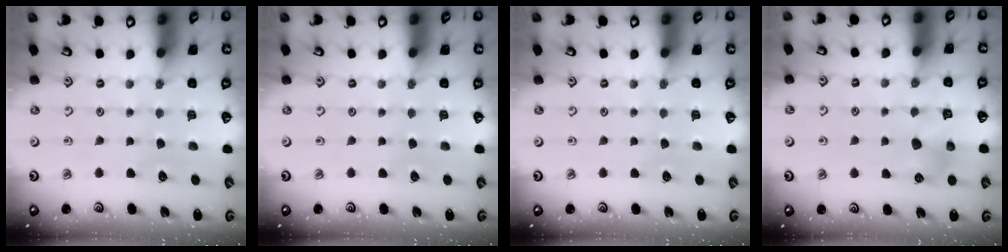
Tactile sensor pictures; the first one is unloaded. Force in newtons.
{"total": 0.0}
{"total": 0.0}
{"total": 6.6, "press": 6.5, "slide": 0.8}